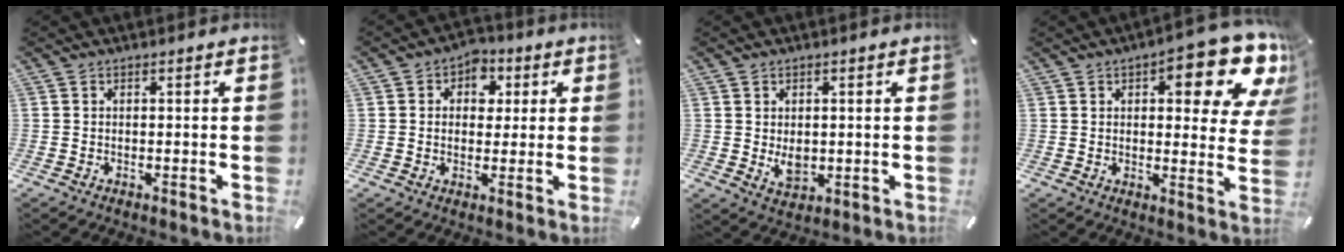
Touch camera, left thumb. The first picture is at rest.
{"total": 6.1, "force": [1.0, 5.2, 3.0], "torque": [-0.031, 0.002, 0.009]}
{"total": 4.5, "force": [0.1, 3.4, 3.0], "torque": [-0.053, -0.008, 0.000]}
{"total": 17.0, "force": [8.2, 6.6, 13.4], "torque": [-0.162, -0.053, 0.128]}